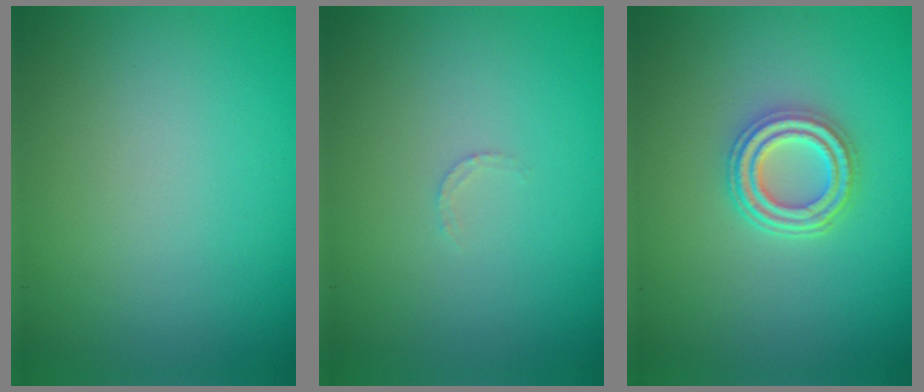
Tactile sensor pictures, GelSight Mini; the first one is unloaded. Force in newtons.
{"total": 0.7, "press": 0.6, "slide": 0.3}
{"total": 3.6, "press": 3.0, "slide": 2.0}